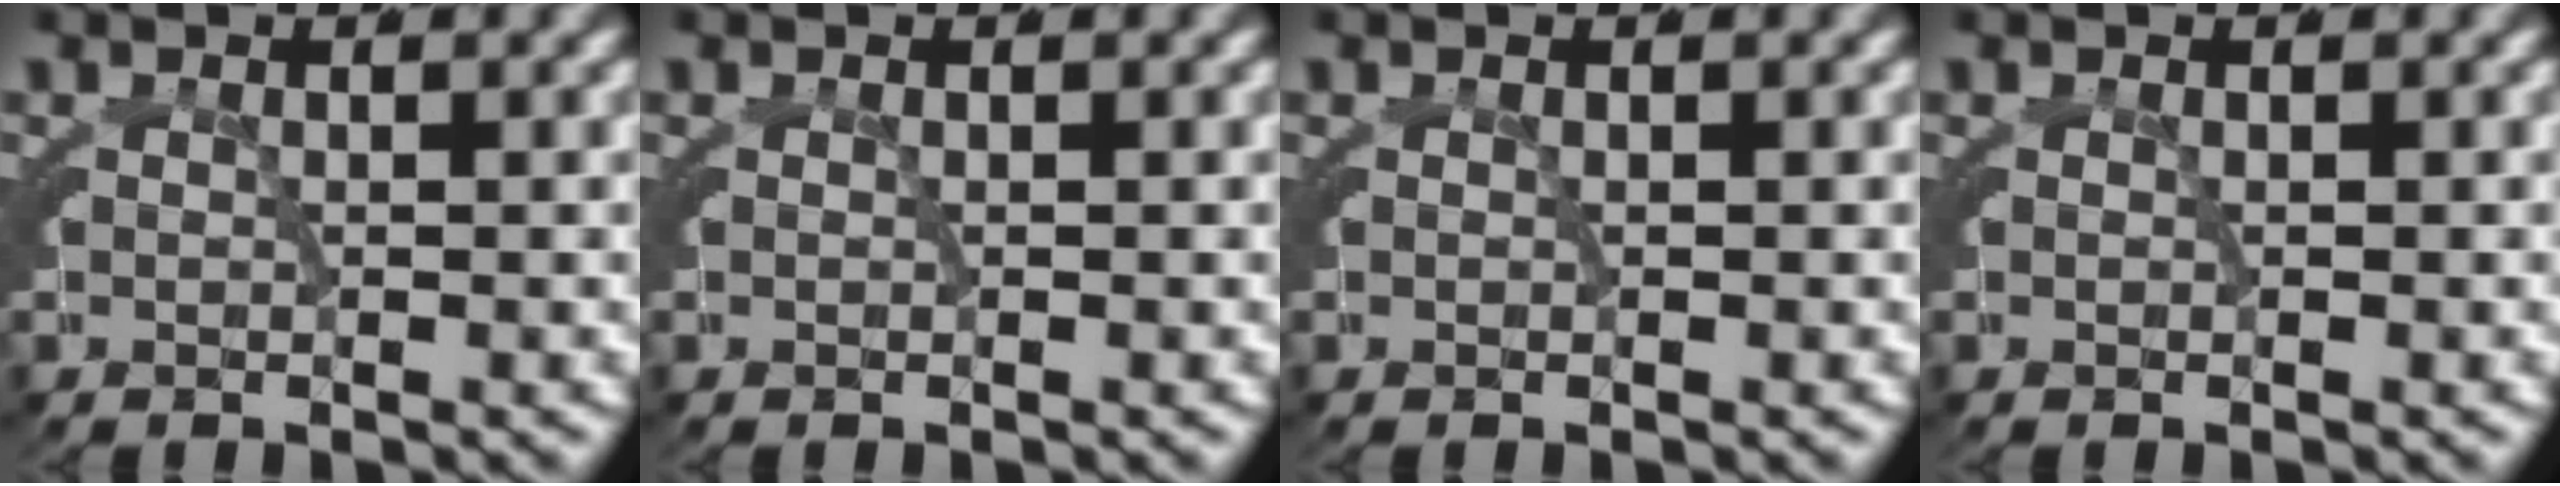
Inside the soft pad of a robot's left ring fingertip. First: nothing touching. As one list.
[{"total": 0.0}, {"total": 0.0}, {"total": 0.0}]